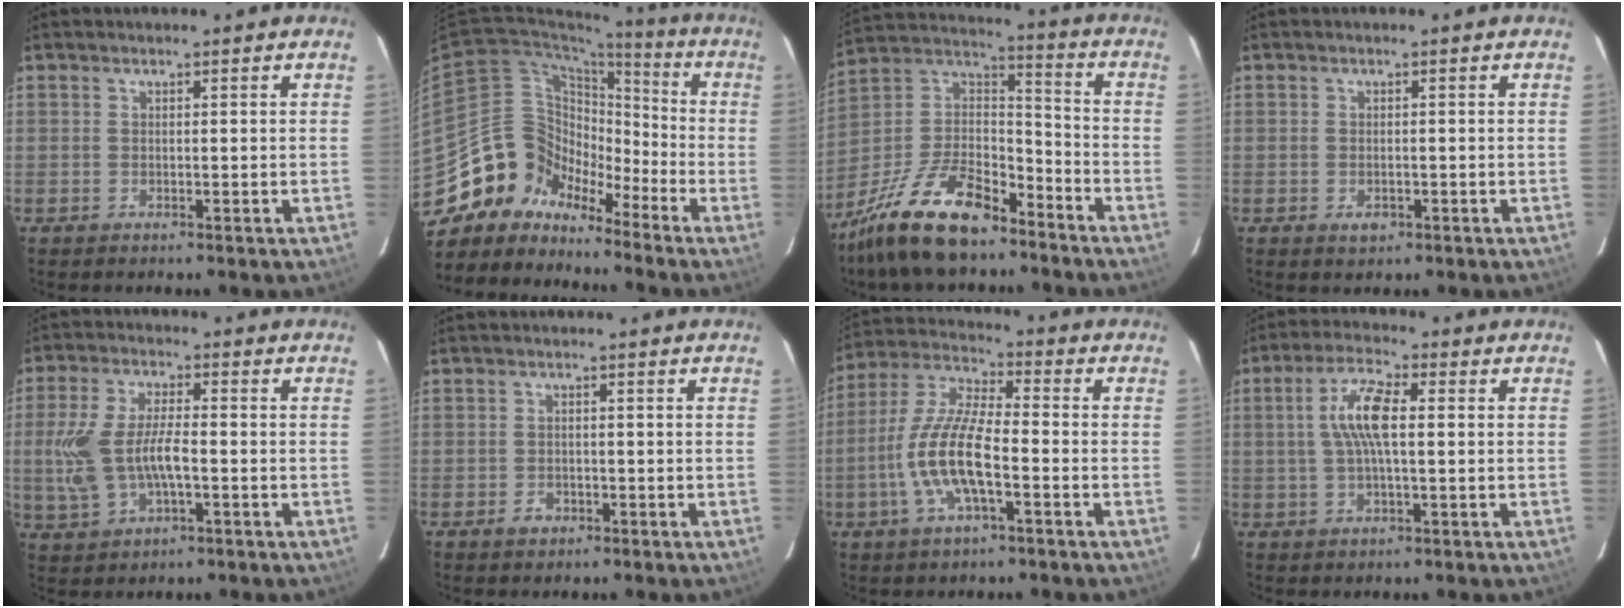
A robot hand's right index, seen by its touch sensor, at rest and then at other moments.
{"total": 13.2, "force": [-10.2, 8.0, 2.3], "torque": [-0.050, 0.036, -0.197]}
{"total": 19.9, "force": [-14.1, 8.1, 11.6], "torque": [-0.245, 0.006, -0.250]}
{"total": 1.9, "force": [-0.7, 1.2, 1.2], "torque": [-0.021, -0.002, -0.010]}
{"total": 11.1, "force": [-1.6, 4.9, 9.9], "torque": [-0.212, 0.000, -0.025]}
{"total": 2.3, "force": [-1.3, 1.8, 0.6], "torque": [-0.012, 0.002, -0.019]}
{"total": 13.2, "force": [-4.0, 3.9, 11.9], "torque": [-0.251, -0.002, -0.079]}
{"total": 8.1, "force": [0.8, 2.2, 7.7], "torque": [-0.151, 0.012, 0.015]}